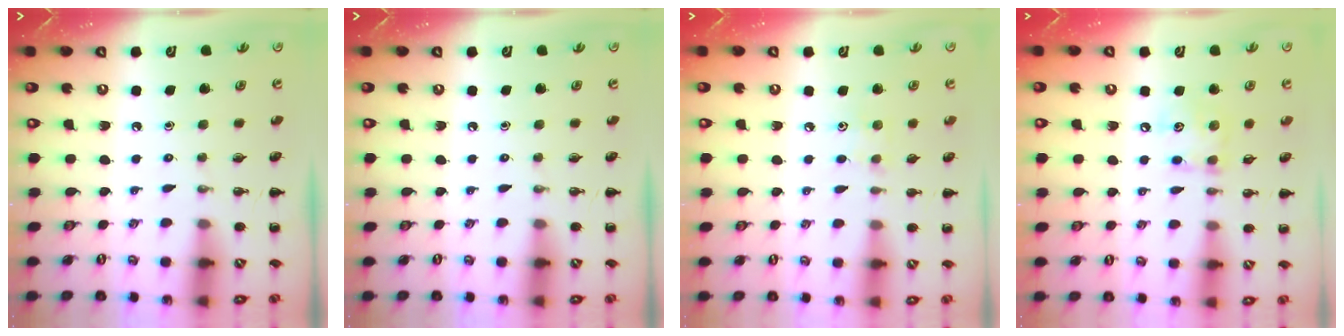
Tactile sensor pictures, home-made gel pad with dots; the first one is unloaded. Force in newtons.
{"total": 0.0}
{"total": 5.1, "press": 4.9, "slide": 1.3}
{"total": 8.7, "press": 8.6, "slide": 1.2}